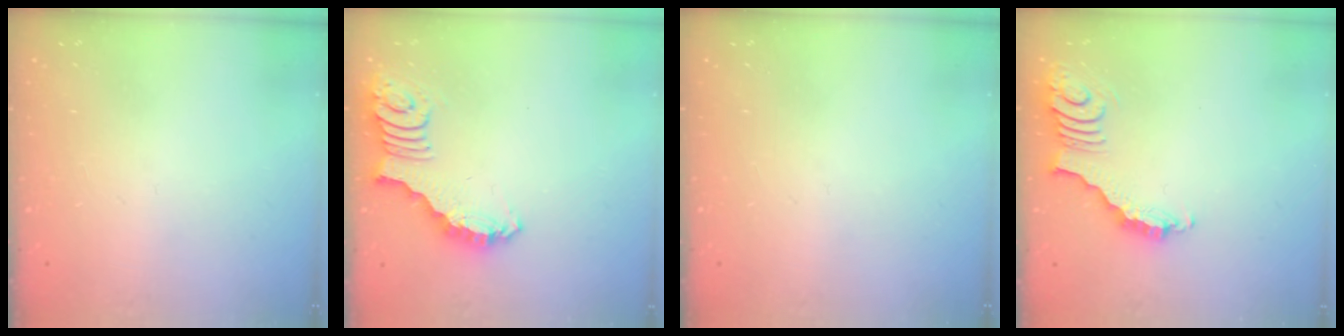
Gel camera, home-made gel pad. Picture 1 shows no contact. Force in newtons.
{"total": 2.7, "press": 2.7, "slide": 0.5}
{"total": 0.0}
{"total": 3.8, "press": 3.8, "slide": 0.7}